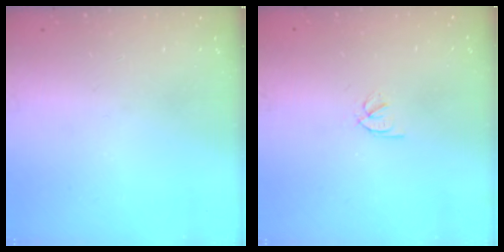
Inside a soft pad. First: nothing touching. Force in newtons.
{"total": 2.1, "press": 2.1, "slide": 0.4}